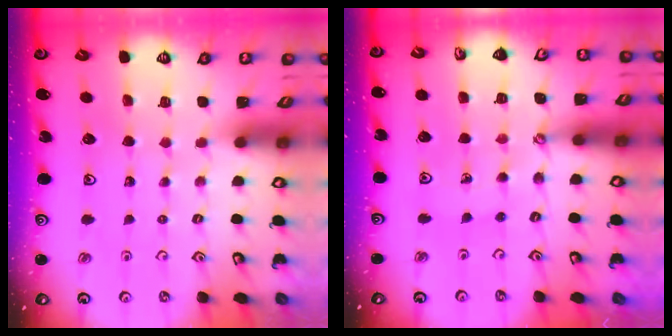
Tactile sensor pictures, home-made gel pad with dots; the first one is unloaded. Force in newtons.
{"total": 4.8, "press": 4.5, "slide": 1.5}